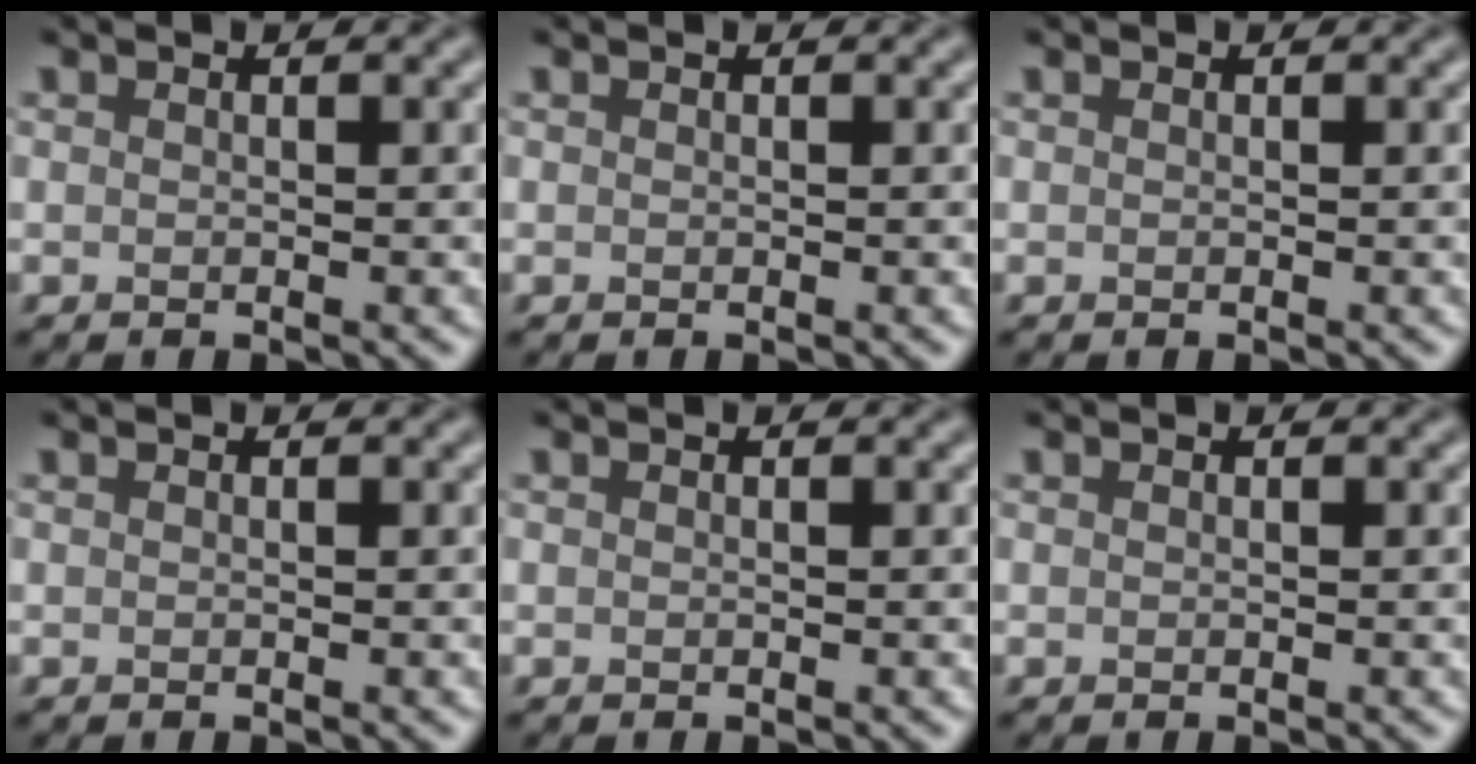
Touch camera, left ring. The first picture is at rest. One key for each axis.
{"total": 0.0}
{"total": 0.0}
{"total": 0.0}
{"total": 0.0}
{"total": 0.0}